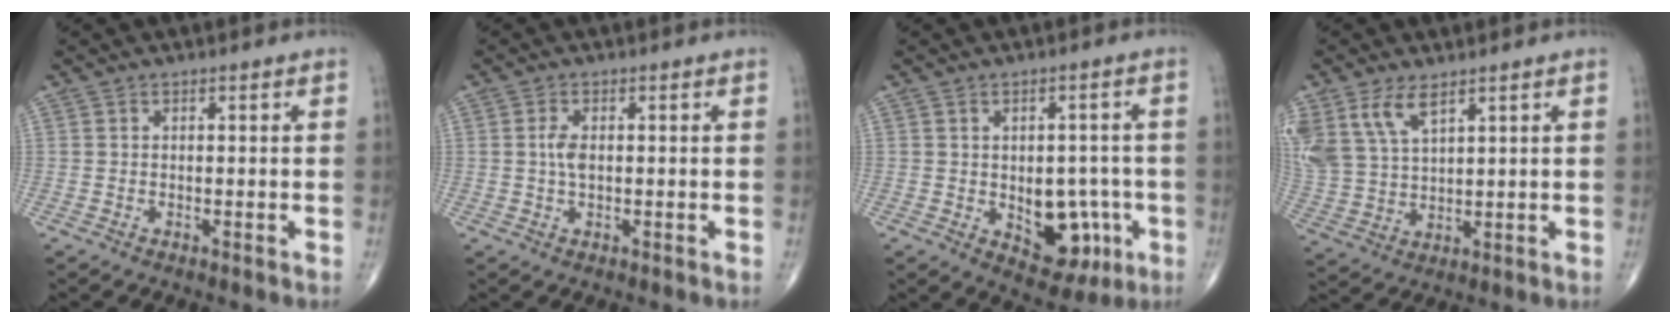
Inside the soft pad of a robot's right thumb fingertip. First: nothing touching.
{"total": 2.7, "force": [0.2, 1.3, 2.4], "torque": [-0.051, 0.001, 0.003]}
{"total": 10.5, "force": [-2.6, 6.7, 7.7], "torque": [-0.060, 0.011, -0.019]}
{"total": 10.7, "force": [6.2, 5.4, 6.9], "torque": [-0.148, -0.013, 0.136]}